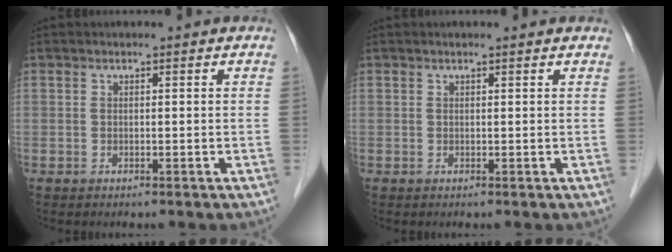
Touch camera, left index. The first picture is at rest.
{"total": 1.5, "force": [1.4, 0.1, 0.5], "torque": [-0.014, 0.012, 0.015]}